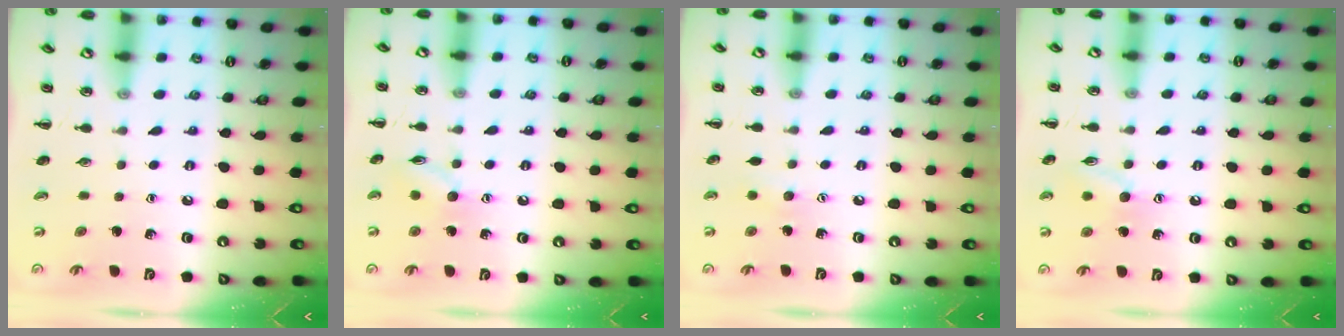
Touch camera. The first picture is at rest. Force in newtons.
{"total": 7.8, "press": 7.7, "slide": 0.9}
{"total": 5.8, "press": 5.7, "slide": 1.3}
{"total": 8.6, "press": 8.5, "slide": 1.2}